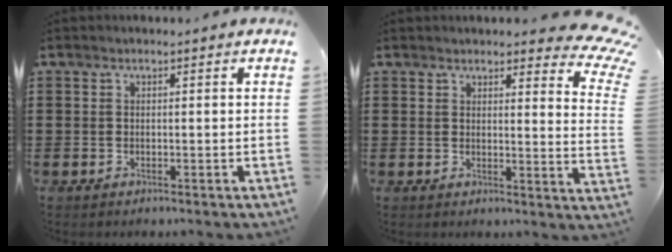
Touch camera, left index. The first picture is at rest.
{"total": 5.2, "force": [4.4, 1.0, 2.5], "torque": [-0.035, -0.021, 0.076]}